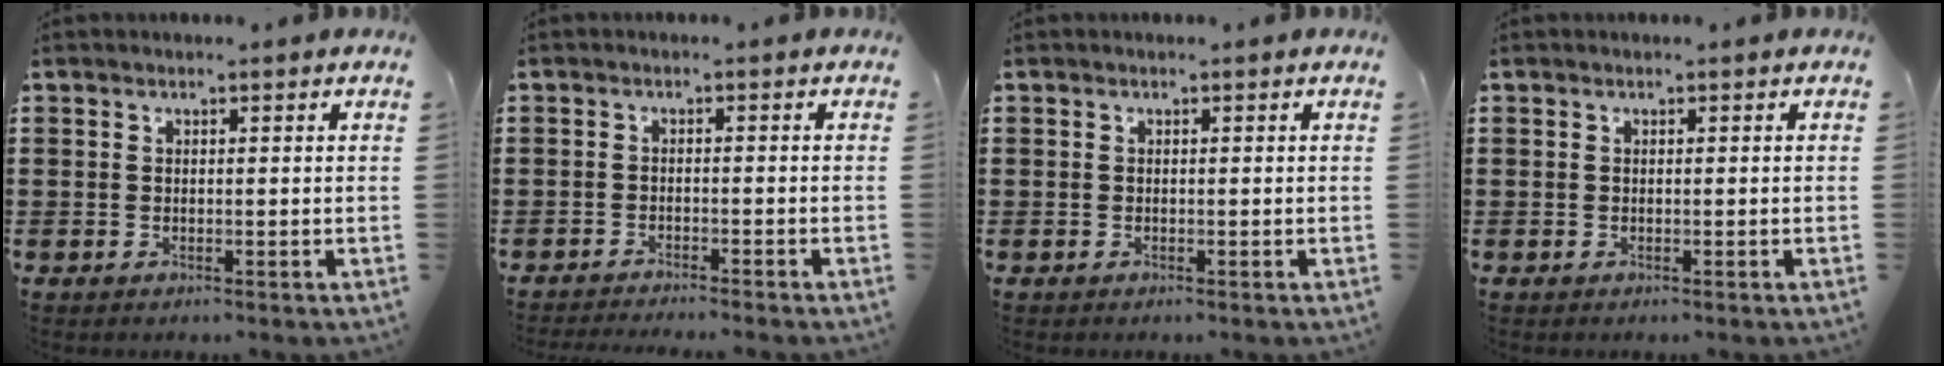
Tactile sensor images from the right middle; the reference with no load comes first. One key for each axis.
{"total": 1.7, "fx": -1.6, "fy": -0.3, "fz": 0.3, "tx": -0.006, "ty": 0.001, "tz": -0.032}
{"total": 0.0}
{"total": 0.0}